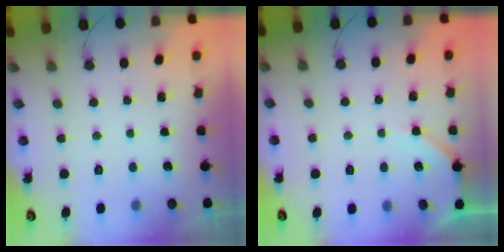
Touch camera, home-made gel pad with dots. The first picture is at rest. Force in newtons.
{"total": 5.1, "press": 5.1, "slide": 0.6}